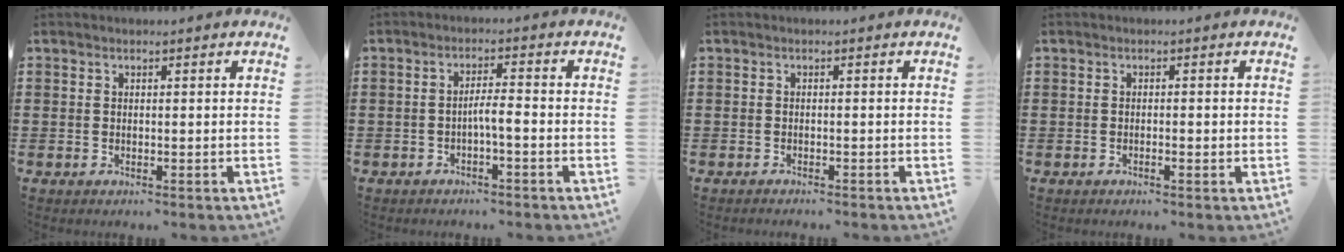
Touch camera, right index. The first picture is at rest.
{"total": 2.6, "force": [-1.3, 0.2, 2.3], "torque": [-0.044, 0.002, -0.025]}
{"total": 0.7, "force": [-0.7, -0.1, 0.1], "torque": [-0.005, -0.003, -0.013]}
{"total": 0.8, "force": [-0.4, 0.1, 0.7], "torque": [-0.012, -0.003, -0.006]}